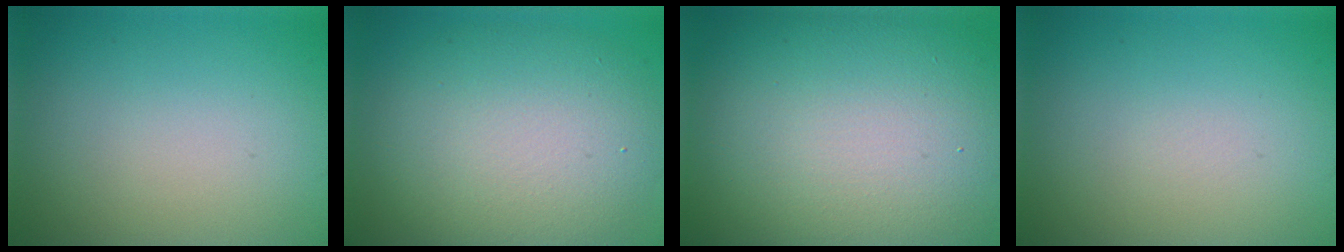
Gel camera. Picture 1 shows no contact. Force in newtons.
{"total": 9.2, "press": 9.2, "slide": 0.5}
{"total": 18.5, "press": 18.5, "slide": 0.7}
{"total": 0.0}